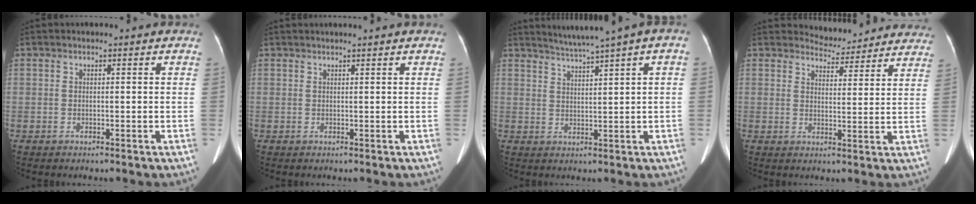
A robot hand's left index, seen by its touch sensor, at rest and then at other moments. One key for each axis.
{"total": 2.4, "fx": 2.2, "fy": -0.5, "fz": 1.0, "tx": -0.012, "ty": 0.020, "tz": 0.032}
{"total": 5.0, "fx": 3.3, "fy": -0.7, "fz": 3.7, "tx": -0.060, "ty": 0.015, "tz": 0.060}
{"total": 10.0, "fx": 9.7, "fy": 2.2, "fz": 0.2, "tx": 0.021, "ty": -0.007, "tz": 0.104}